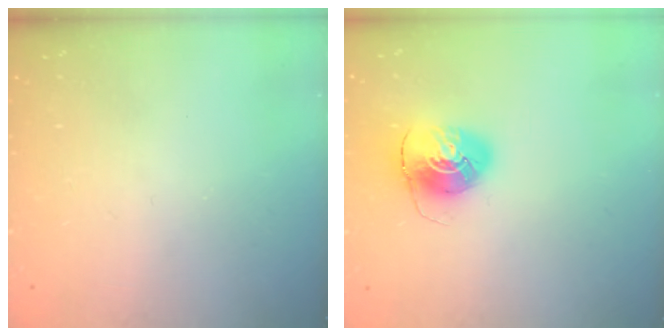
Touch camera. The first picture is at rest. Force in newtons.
{"total": 8.5, "press": 8.5, "slide": 0.1}